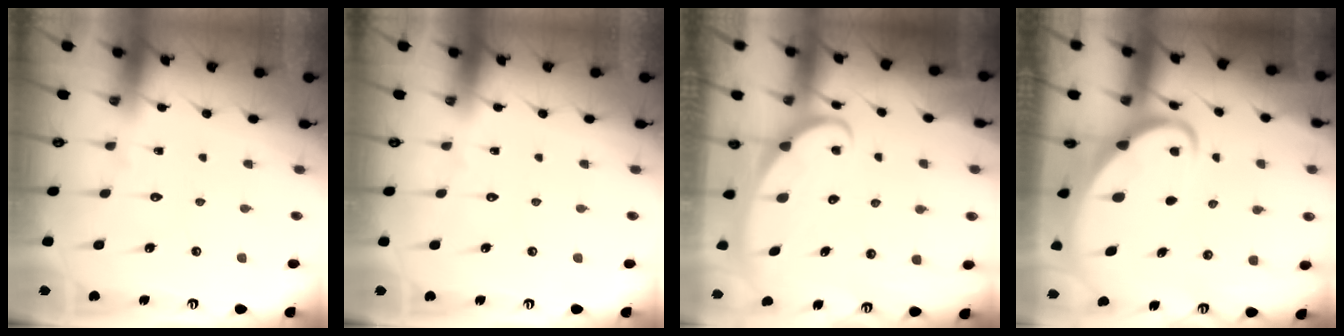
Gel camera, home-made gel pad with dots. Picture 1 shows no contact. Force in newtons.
{"total": 0.0}
{"total": 2.5, "press": 2.4, "slide": 0.4}
{"total": 4.0, "press": 4.0, "slide": 0.4}